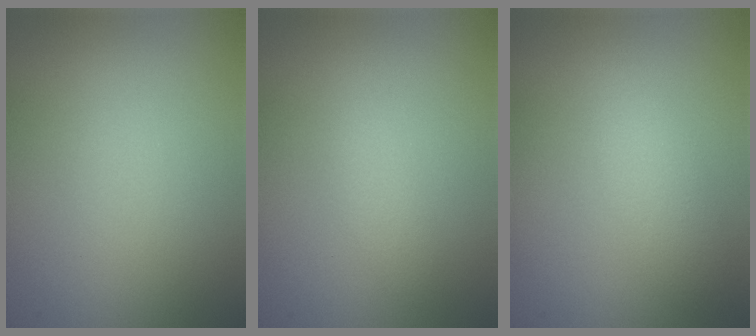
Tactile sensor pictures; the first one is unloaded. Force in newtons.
{"total": 1.1, "press": 1.1, "slide": 0.1}
{"total": 2.3, "press": 2.3, "slide": 0.1}